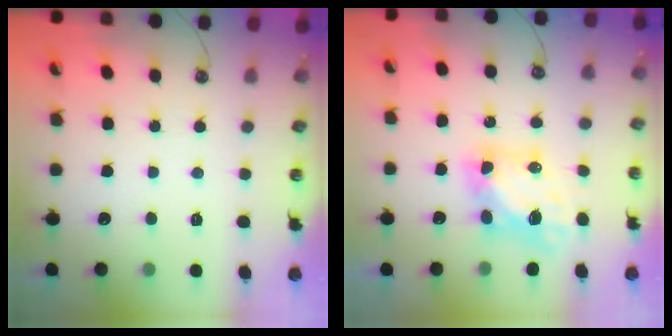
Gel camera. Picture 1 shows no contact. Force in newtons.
{"total": 7.7, "press": 7.6, "slide": 0.5}